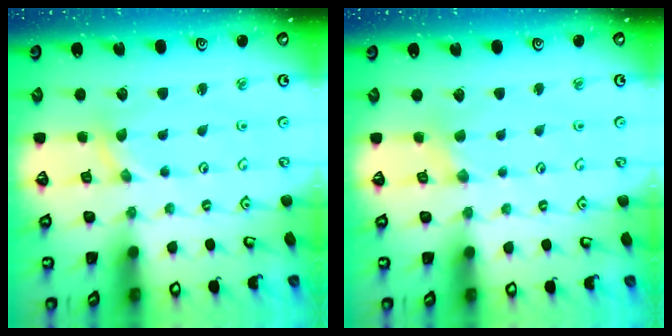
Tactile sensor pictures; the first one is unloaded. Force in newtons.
{"total": 1.6, "press": 1.5, "slide": 0.4}